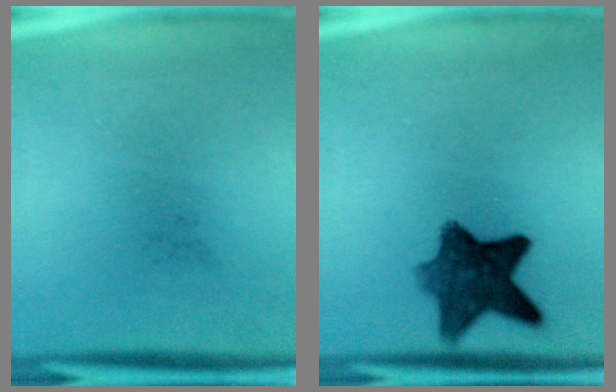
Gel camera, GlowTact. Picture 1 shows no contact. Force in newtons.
{"total": 9.2}